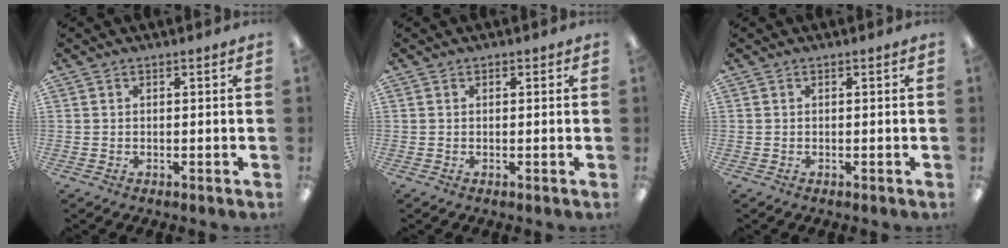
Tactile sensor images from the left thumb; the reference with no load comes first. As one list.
[{"total": 0.6, "force": [0.5, 0.4, 0.1], "torque": [-0.001, 0.002, 0.009]}, {"total": 0.0}]